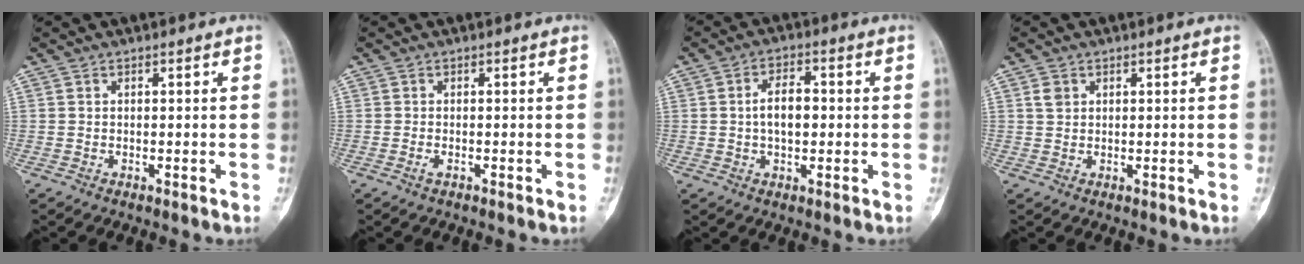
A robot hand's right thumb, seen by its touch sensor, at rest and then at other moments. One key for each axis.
{"total": 0.8, "fx": -0.4, "fy": 0.4, "fz": 0.6, "tx": -0.011, "ty": 0.002, "tz": -0.010}
{"total": 6.2, "fx": 0.1, "fy": 3.6, "fz": 5.1, "tx": -0.080, "ty": 0.012, "tz": -0.001}
{"total": 2.1, "fx": 0.9, "fy": 1.6, "fz": 1.0, "tx": -0.009, "ty": -0.001, "tz": 0.016}